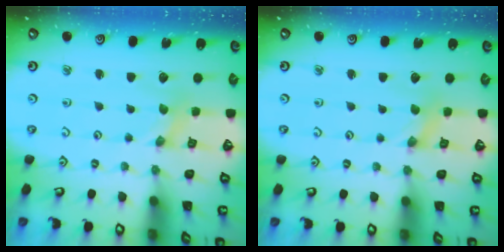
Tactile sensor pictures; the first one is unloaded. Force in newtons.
{"total": 1.1, "press": 1.1, "slide": 0.2}